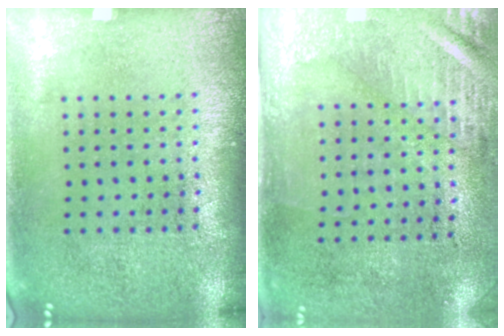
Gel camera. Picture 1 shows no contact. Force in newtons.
{"total": 3.0, "press": 2.5, "slide": 1.6}